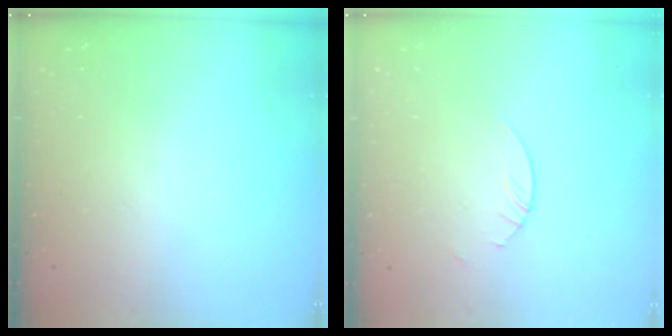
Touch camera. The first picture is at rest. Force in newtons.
{"total": 2.7, "press": 2.7, "slide": 0.2}